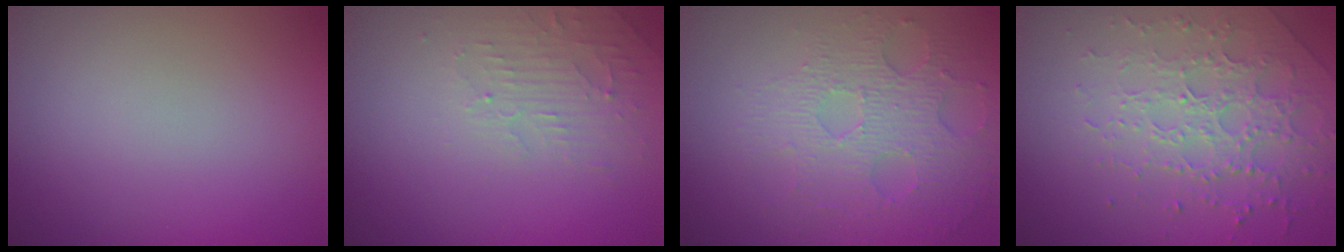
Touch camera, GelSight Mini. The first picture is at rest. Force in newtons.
{"total": 2.4, "press": 2.3, "slide": 0.5}
{"total": 4.9, "press": 3.4, "slide": 3.5}
{"total": 3.8, "press": 3.6, "slide": 1.2}